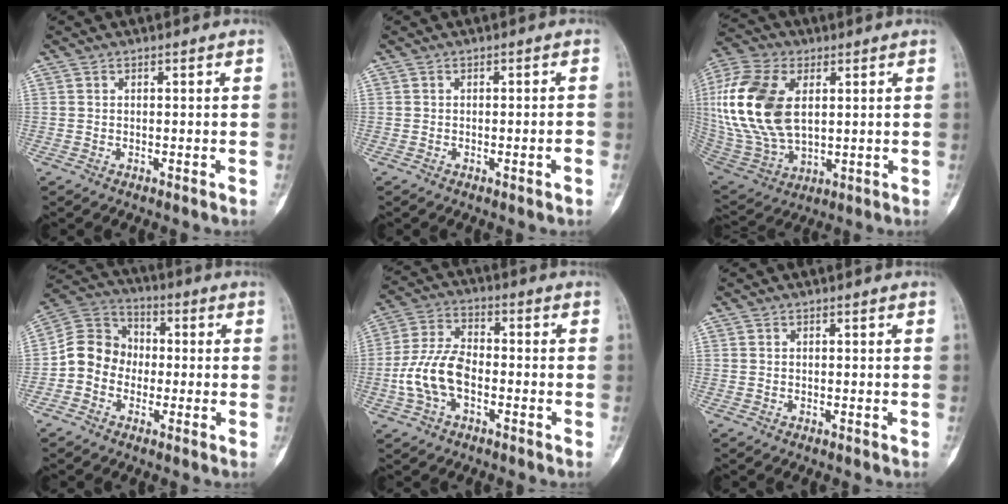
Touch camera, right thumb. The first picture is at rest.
{"total": 1.9, "force": [-0.7, 0.3, 1.8], "torque": [-0.029, 0.005, -0.008]}
{"total": 21.1, "force": [3.8, 12.5, 16.6], "torque": [-0.357, -0.011, 0.075]}
{"total": 9.6, "force": [-1.8, 8.4, 4.3], "torque": [-0.061, 0.038, -0.048]}
{"total": 10.3, "force": [-2.6, 5.8, 8.1], "torque": [-0.169, 0.030, -0.056]}
{"total": 0.0}